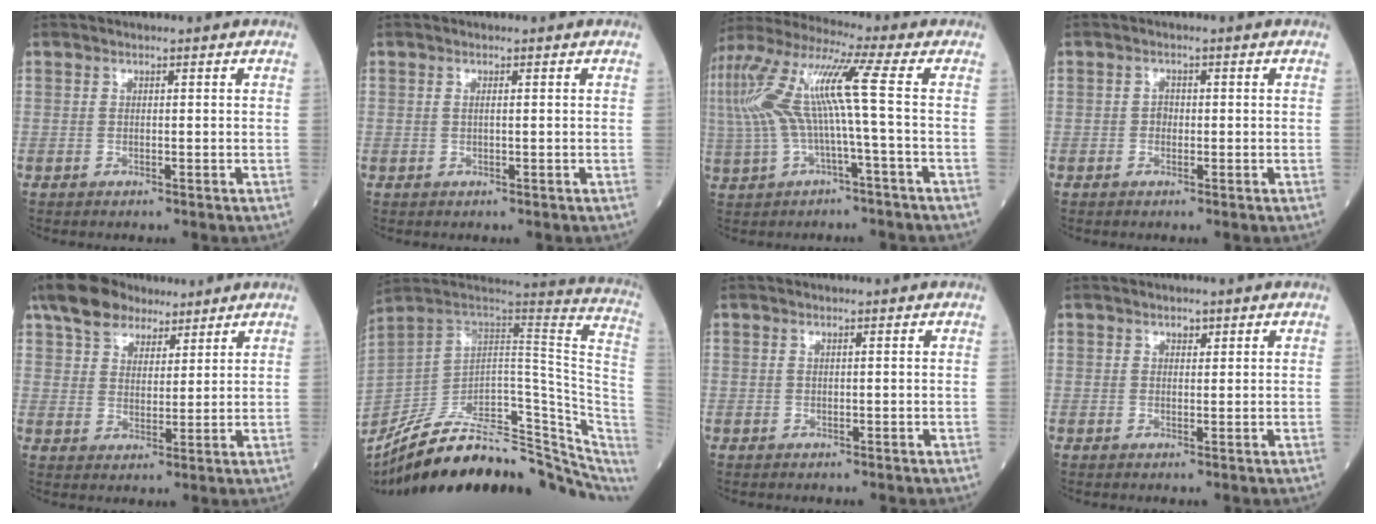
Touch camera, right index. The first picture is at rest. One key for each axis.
{"total": 0.5, "fx": 0.1, "fy": 0.0, "fz": 0.5, "tx": -0.013, "ty": 0.000, "tz": 0.001}
{"total": 13.4, "fx": 0.0, "fy": 0.6, "fz": 13.4, "tx": -0.291, "ty": 0.040, "tz": -0.003}
{"total": 1.1, "fx": -0.2, "fy": 0.9, "fz": 0.6, "tx": -0.006, "ty": 0.004, "tz": -0.006}
{"total": 9.7, "fx": 7.1, "fy": 5.3, "fz": 3.9, "tx": -0.070, "ty": 0.033, "tz": 0.126}
{"total": 28.7, "fx": -22.9, "fy": 8.0, "fz": 15.4, "tx": -0.174, "ty": 0.006, "tz": -0.329}
{"total": 0.0}
{"total": 1.0, "fx": 0.6, "fy": 0.6, "fz": 0.5, "tx": -0.005, "ty": -0.004, "tz": 0.008}